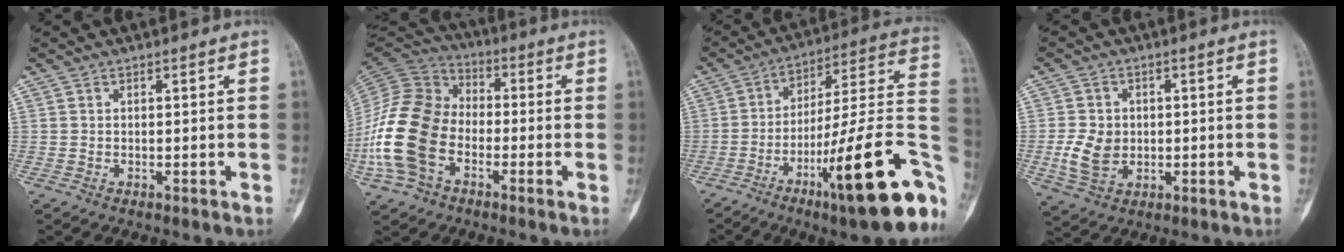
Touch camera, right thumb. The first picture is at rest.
{"total": 17.8, "force": [-5.1, 12.2, 11.9], "torque": [-0.248, 0.038, -0.105]}
{"total": 30.3, "force": [-11.3, 7.0, 27.2], "torque": [-0.342, 0.051, -0.169]}
{"total": 7.0, "force": [-0.6, 5.5, 4.4], "torque": [-0.074, -0.001, -0.003]}